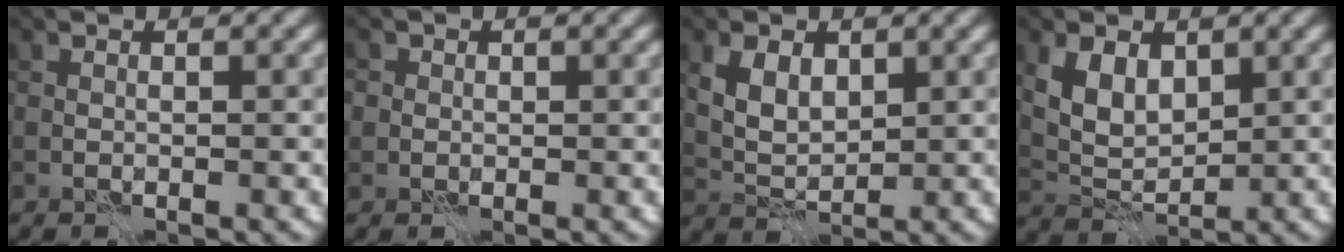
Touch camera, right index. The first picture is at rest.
{"total": 1.6, "force": [0.5, 1.5, 0.4], "torque": [0.003, 0.005, 0.001]}
{"total": 3.7, "force": [1.3, 2.3, 2.6], "torque": [-0.055, 0.001, 0.026]}
{"total": 4.2, "force": [1.6, 2.7, 2.8], "torque": [-0.062, -0.003, 0.033]}